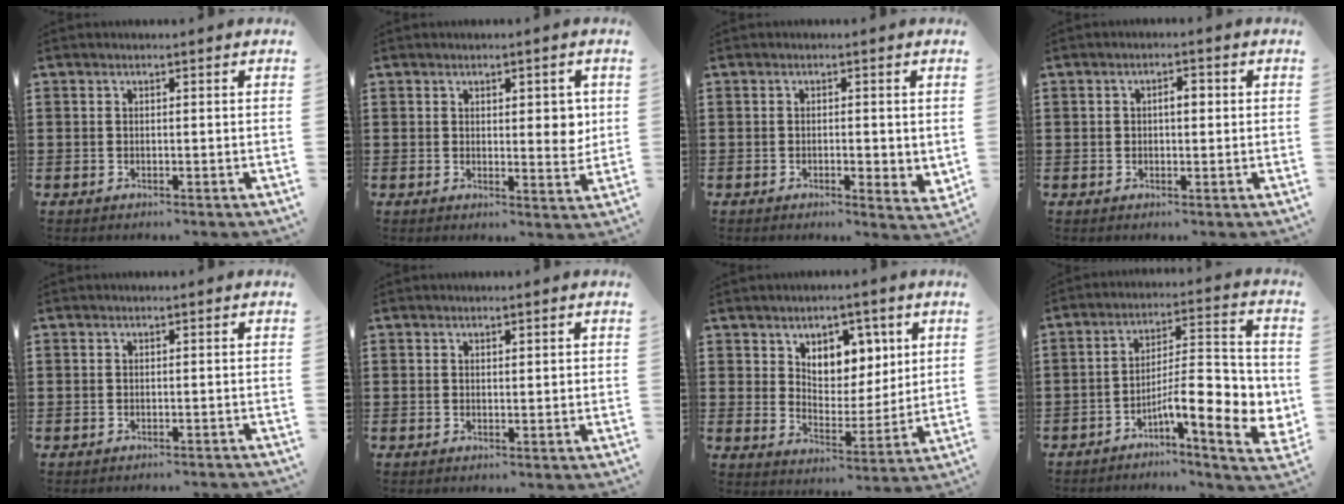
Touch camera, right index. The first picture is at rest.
{"total": 3.7, "force": [1.2, 1.4, 3.2], "torque": [-0.037, -0.007, 0.015]}
{"total": 2.0, "force": [-0.2, 0.6, 2.0], "torque": [-0.034, -0.001, -0.003]}
{"total": 2.6, "force": [0.2, 1.1, 2.3], "torque": [-0.046, 0.007, 0.000]}
{"total": 0.7, "force": [-0.7, 0.1, -0.1], "torque": [-0.001, 0.000, -0.015]}
{"total": 0.6, "force": [0.3, 0.3, 0.5], "torque": [-0.009, 0.004, 0.006]}
{"total": 6.4, "force": [4.1, 4.6, 1.6], "torque": [-0.053, -0.007, 0.074]}
{"total": 11.4, "force": [-3.8, 3.1, 10.2], "torque": [-0.153, -0.021, -0.071]}